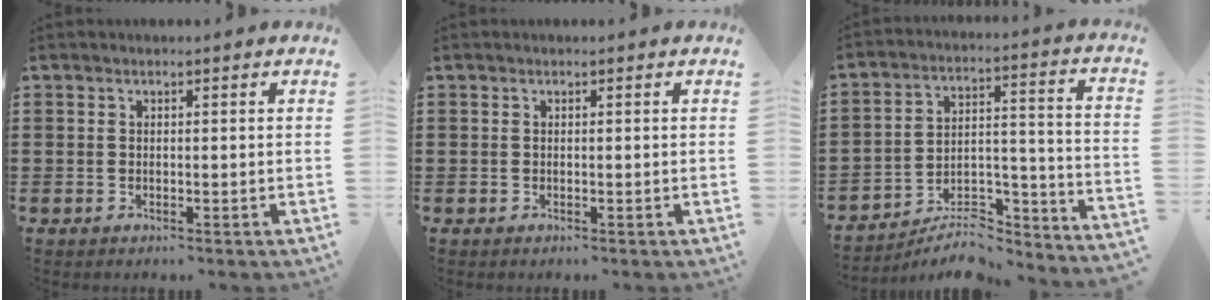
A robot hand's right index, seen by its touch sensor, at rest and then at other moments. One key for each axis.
{"total": 0.0}
{"total": 6.0, "fx": -4.9, "fy": 2.0, "fz": 2.7, "tx": -0.042, "ty": 0.001, "tz": -0.095}